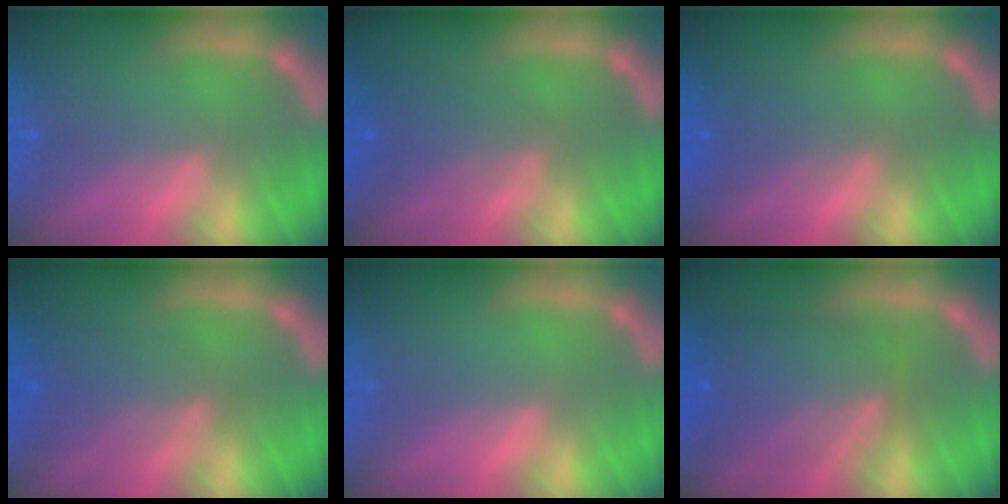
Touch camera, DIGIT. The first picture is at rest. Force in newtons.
{"total": 3.6}
{"total": 2.5}
{"total": 4.6}
{"total": 0.0}
{"total": 7.6}